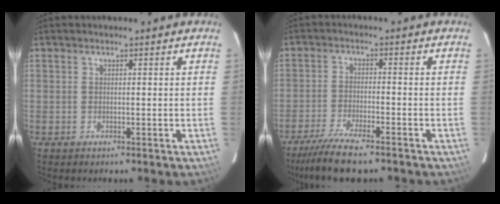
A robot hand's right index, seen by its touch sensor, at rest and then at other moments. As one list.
[{"total": 9.4, "force": [-7.6, 0.8, 5.5], "torque": [-0.093, -0.023, -0.125]}]